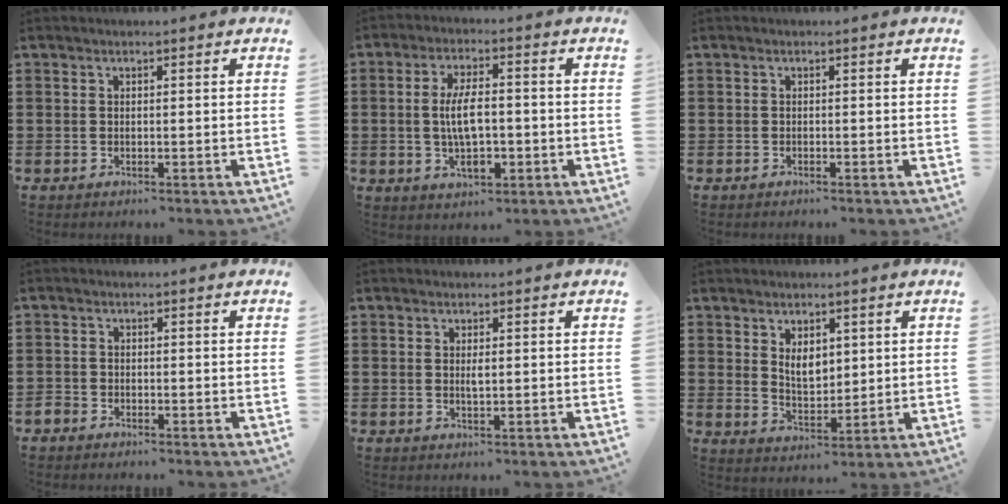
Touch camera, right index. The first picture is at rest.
{"total": 7.5, "force": [-0.7, 3.3, 6.7], "torque": [-0.117, -0.001, -0.019]}
{"total": 0.0}
{"total": 1.2, "force": [-1.2, 0.4, 0.0], "torque": [-0.003, 0.003, -0.025]}
{"total": 1.4, "force": [0.2, 0.4, 1.3], "torque": [-0.027, 0.001, 0.002]}
{"total": 4.0, "force": [1.8, 2.4, 2.7], "torque": [-0.044, 0.000, 0.029]}